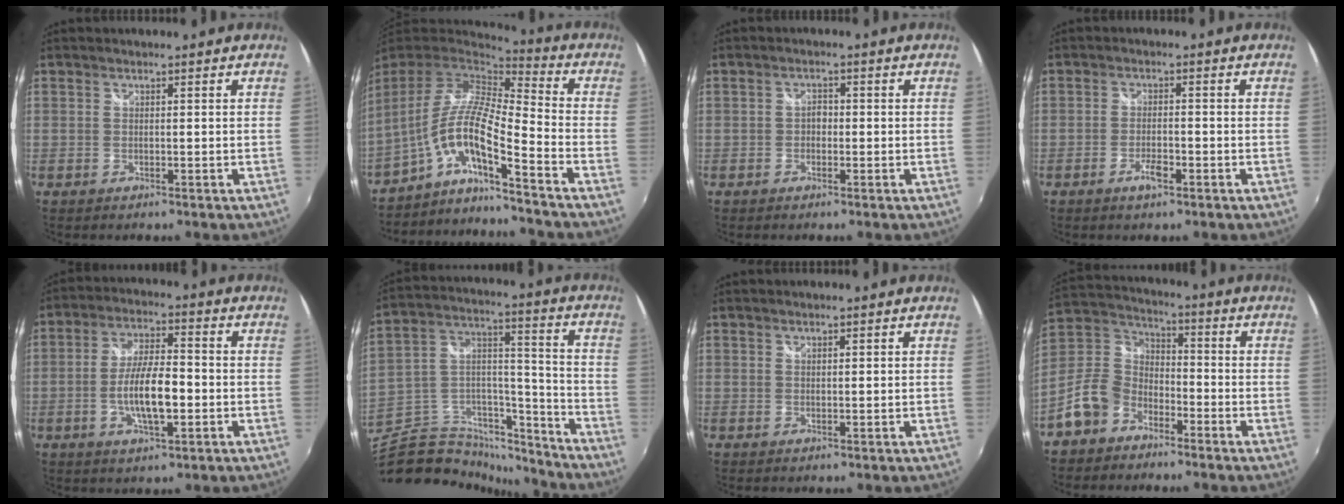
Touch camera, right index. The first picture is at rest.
{"total": 12.3, "force": [-5.8, 0.5, 10.8], "torque": [-0.180, -0.015, -0.121]}
{"total": 1.3, "force": [-0.4, 0.9, 0.8], "torque": [-0.013, 0.003, -0.010]}
{"total": 3.2, "force": [-1.8, 1.0, 2.4], "torque": [-0.053, -0.002, -0.036]}
{"total": 9.8, "force": [-2.4, 3.0, 9.0], "torque": [-0.174, -0.001, -0.040]}
{"total": 23.1, "force": [-19.6, 8.7, 8.5], "torque": [-0.169, 0.034, -0.317]}
{"total": 0.6, "force": [0.5, 0.2, 0.3], "torque": [-0.004, 0.001, 0.009]}
{"total": 11.0, "force": [-6.8, 7.5, 4.3], "torque": [-0.114, 0.031, -0.135]}